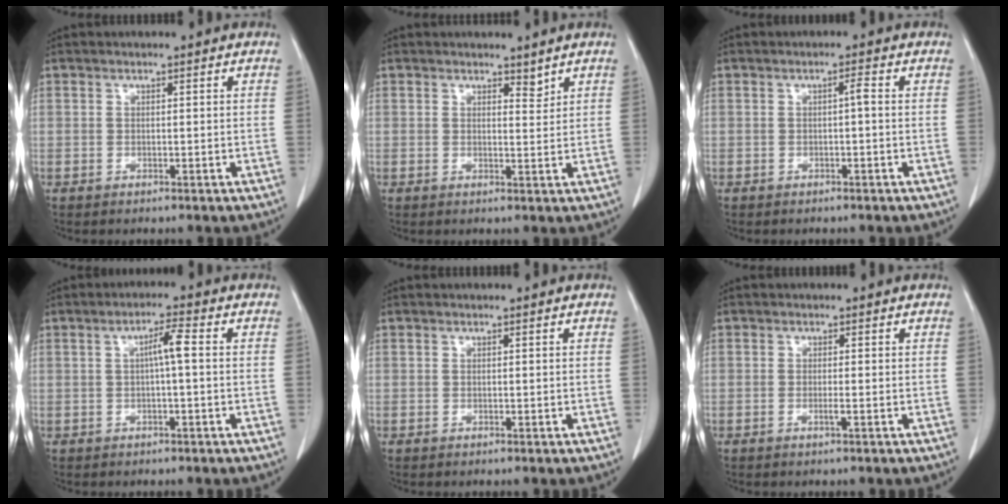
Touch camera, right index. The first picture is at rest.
{"total": 1.7, "force": [1.5, 0.5, 0.6], "torque": [-0.007, -0.008, 0.022]}
{"total": 1.1, "force": [-0.1, 0.0, 1.1], "torque": [-0.016, 0.003, -0.001]}
{"total": 3.4, "force": [0.3, 0.2, 3.4], "torque": [-0.059, 0.008, 0.004]}
{"total": 0.0}
{"total": 0.9, "force": [-0.4, -0.2, 0.8], "torque": [-0.017, -0.001, -0.007]}